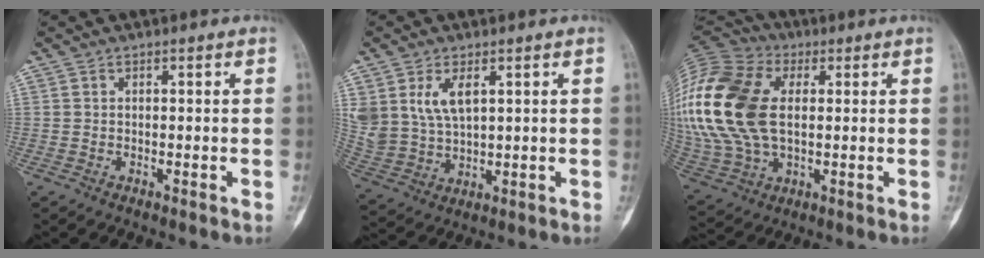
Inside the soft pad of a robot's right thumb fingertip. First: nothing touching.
{"total": 7.0, "force": [2.9, 4.3, 4.7], "torque": [-0.087, -0.011, 0.075]}
{"total": 26.8, "force": [3.2, 16.8, 20.6], "torque": [-0.476, 0.008, 0.064]}